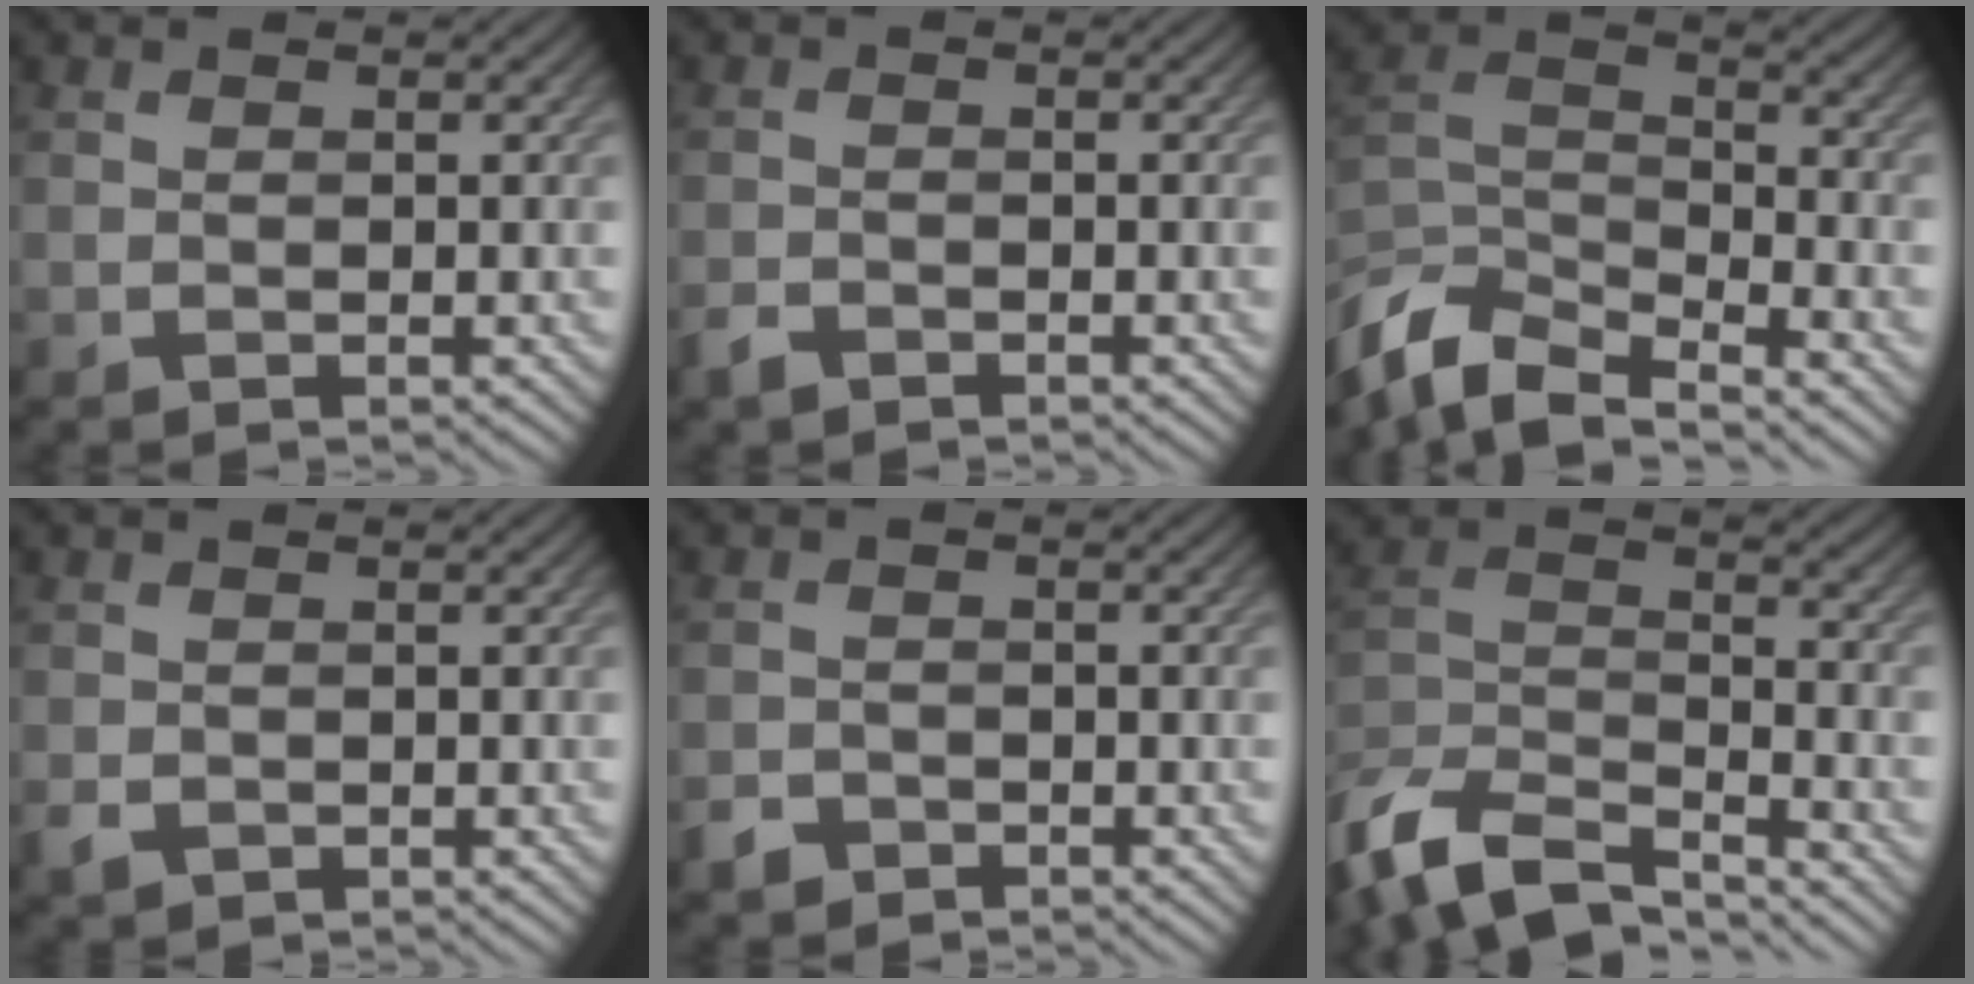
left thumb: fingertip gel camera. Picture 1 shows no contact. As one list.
[{"total": 1.8, "force": [-1.4, 0.8, 0.7], "torque": [-0.015, -0.003, -0.032]}, {"total": 10.5, "force": [-8.2, 3.7, 5.4], "torque": [-0.126, -0.016, -0.167]}, {"total": 1.8, "force": [-0.6, 1.5, 0.8], "torque": [-0.018, -0.011, -0.013]}, {"total": 2.1, "force": [-1.5, 1.3, 0.6], "torque": [-0.010, -0.003, -0.034]}, {"total": 10.8, "force": [-9.2, 3.2, 4.8], "torque": [-0.109, -0.007, -0.180]}]